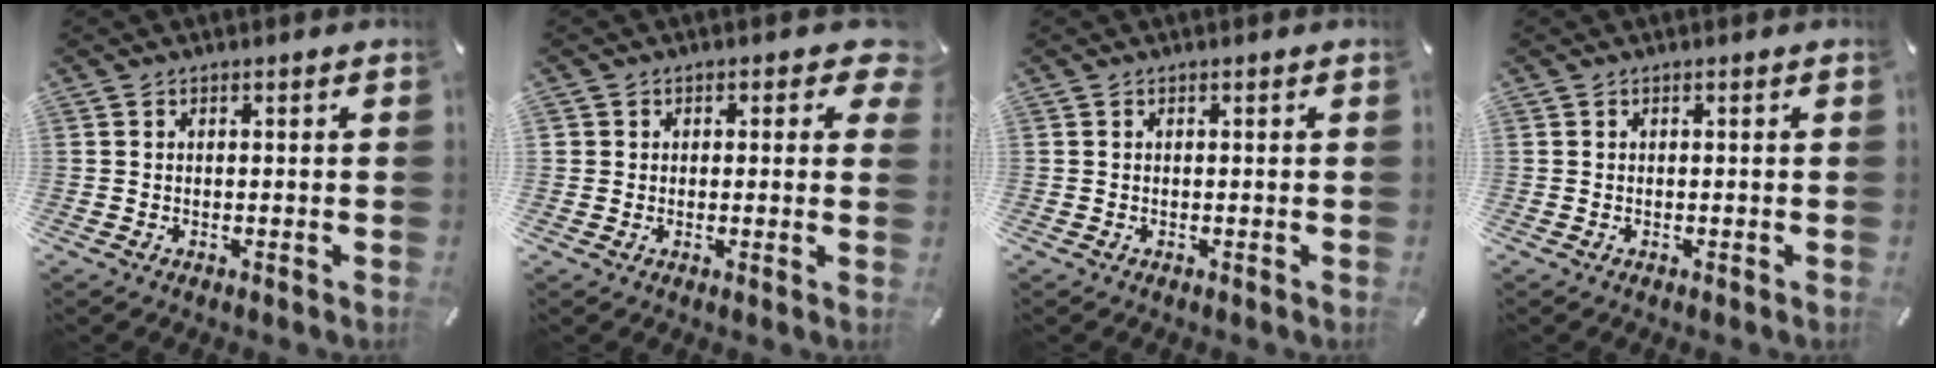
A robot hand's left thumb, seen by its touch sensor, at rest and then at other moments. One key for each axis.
{"total": 4.1, "fx": 1.6, "fy": 3.0, "fz": 2.3, "tx": -0.015, "ty": -0.004, "tz": 0.022}
{"total": 0.0}
{"total": 0.0}